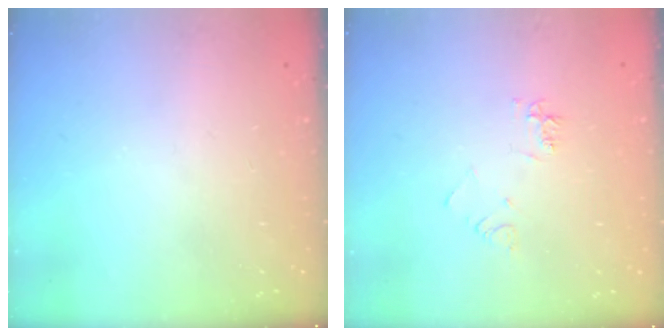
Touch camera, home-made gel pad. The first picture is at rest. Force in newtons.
{"total": 5.1, "press": 5.1, "slide": 0.6}